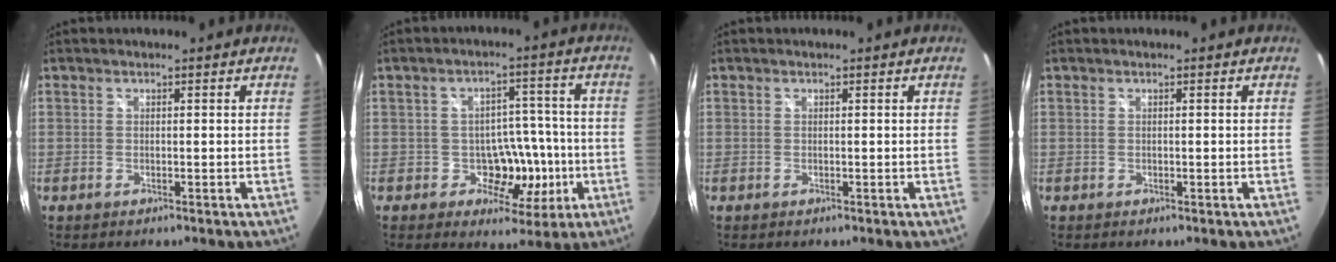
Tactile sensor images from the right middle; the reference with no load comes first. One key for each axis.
{"total": 7.9, "fx": -2.2, "fy": 6.3, "fz": 4.2, "tx": -0.063, "ty": 0.015, "tz": -0.020}
{"total": 0.0}
{"total": 0.0}